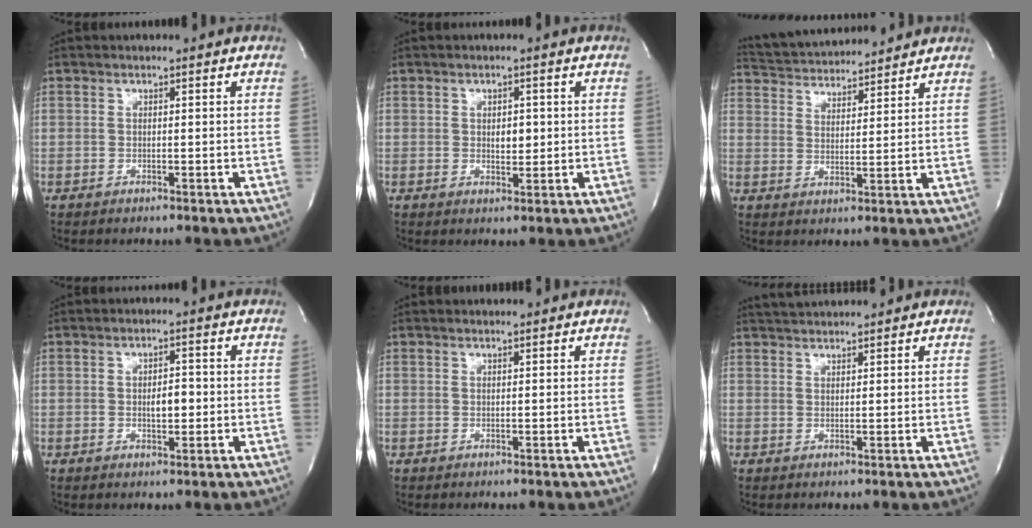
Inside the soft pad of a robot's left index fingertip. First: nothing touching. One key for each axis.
{"total": 2.3, "fx": 0.0, "fy": 1.3, "fz": 1.9, "tx": -0.027, "ty": -0.005, "tz": 0.001}
{"total": 12.5, "fx": 11.9, "fy": 1.8, "fz": 3.4, "tx": -0.065, "ty": 0.022, "tz": 0.190}
{"total": 2.8, "fx": -0.5, "fy": 1.2, "fz": 2.4, "tx": -0.039, "ty": -0.003, "tz": -0.006}
{"total": 0.7, "fx": 0.7, "fy": 0.0, "fz": 0.0, "tx": -0.006, "ty": 0.003, "tz": 0.015}
{"total": 4.1, "fx": 4.0, "fy": 0.1, "fz": 0.9, "tx": -0.020, "ty": 0.025, "tz": 0.070}